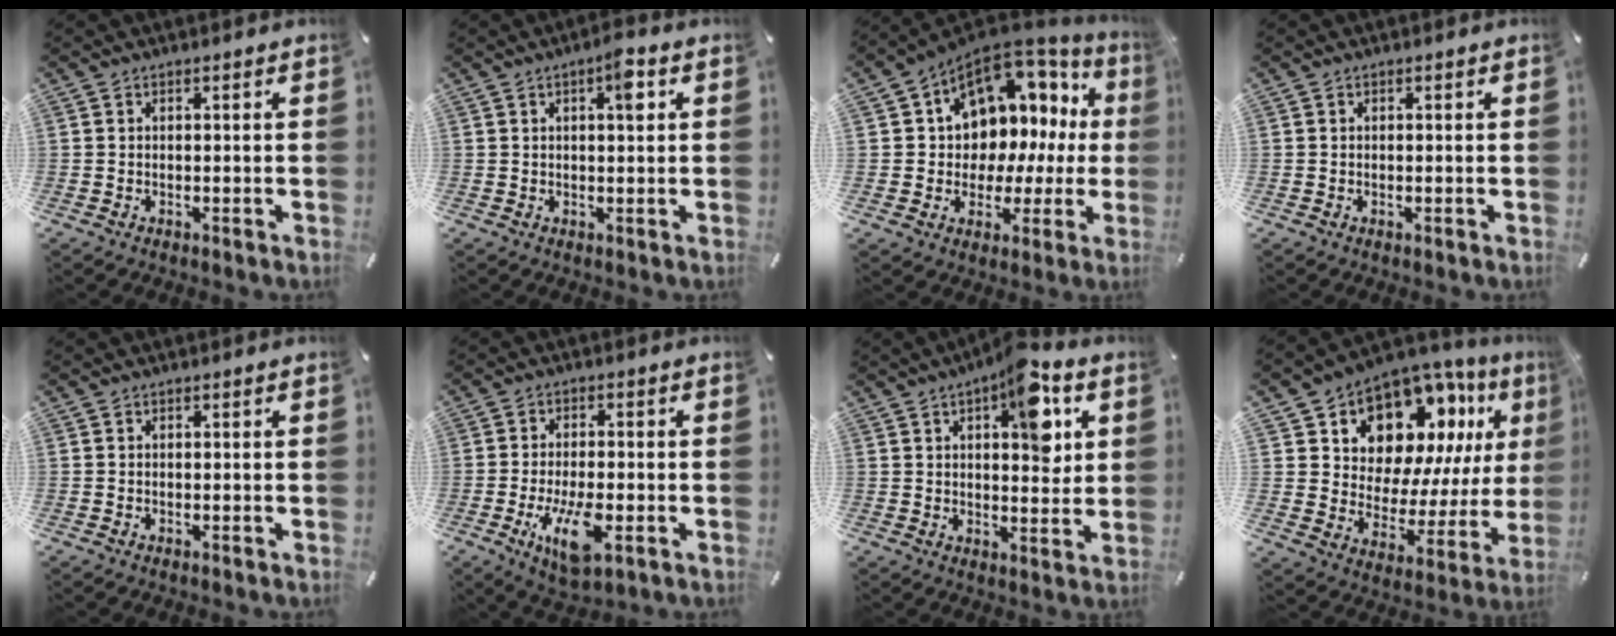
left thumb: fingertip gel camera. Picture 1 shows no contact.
{"total": 4.6, "force": [1.5, 1.3, 4.1], "torque": [-0.060, -0.002, 0.018]}
{"total": 11.7, "force": [5.4, 9.2, 4.8], "torque": [-0.076, -0.055, 0.100]}
{"total": 0.0}
{"total": 0.0}
{"total": 10.5, "force": [-3.4, 4.4, 8.9], "torque": [-0.166, -0.009, -0.059]}
{"total": 12.6, "force": [5.6, 5.7, 9.8], "torque": [-0.112, -0.030, 0.087]}
{"total": 14.7, "force": [9.6, 9.5, 5.8], "torque": [-0.095, -0.082, 0.171]}